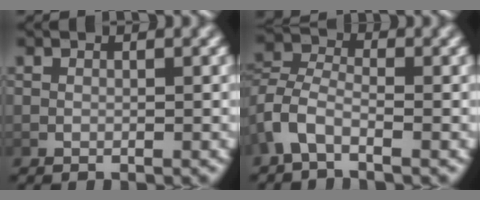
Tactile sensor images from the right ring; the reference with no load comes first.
{"total": 4.3, "force": [-1.1, 3.4, 2.4], "torque": [-0.069, -0.009, -0.028]}